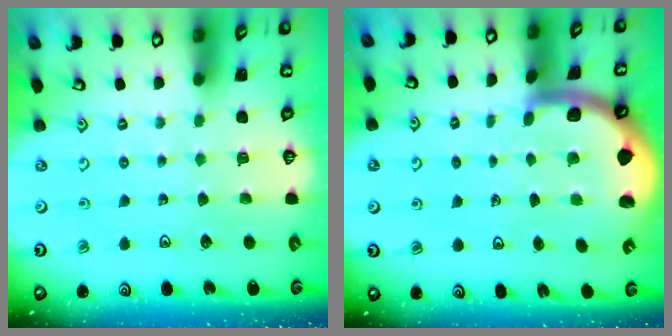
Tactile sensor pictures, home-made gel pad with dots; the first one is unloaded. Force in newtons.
{"total": 3.9, "press": 3.9, "slide": 0.4}